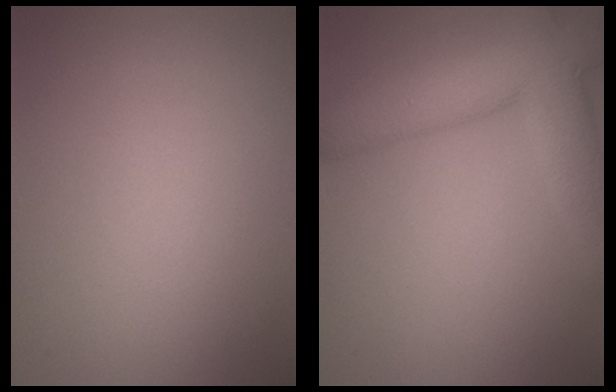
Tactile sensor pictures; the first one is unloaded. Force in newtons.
{"total": 9.0, "press": 9.0, "slide": 0.6}